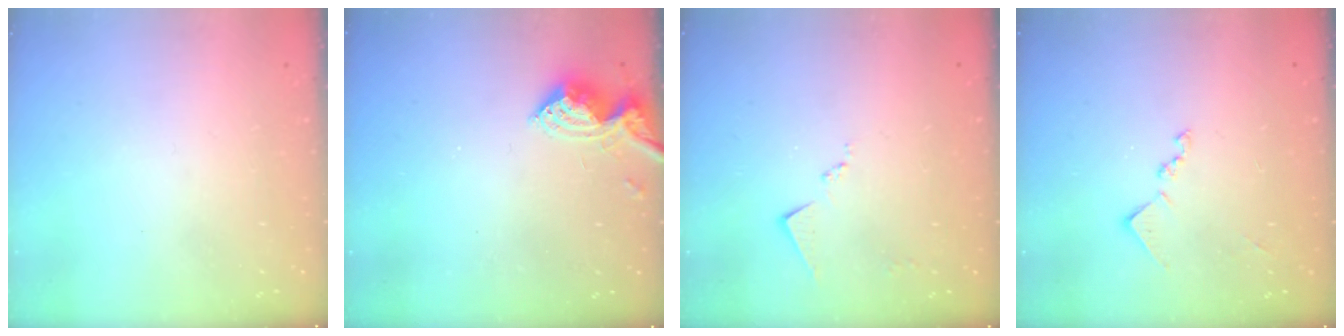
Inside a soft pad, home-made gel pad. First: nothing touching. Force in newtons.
{"total": 7.3, "press": 7.3, "slide": 0.3}
{"total": 7.5, "press": 7.5, "slide": 0.4}
{"total": 8.9, "press": 8.9, "slide": 0.6}